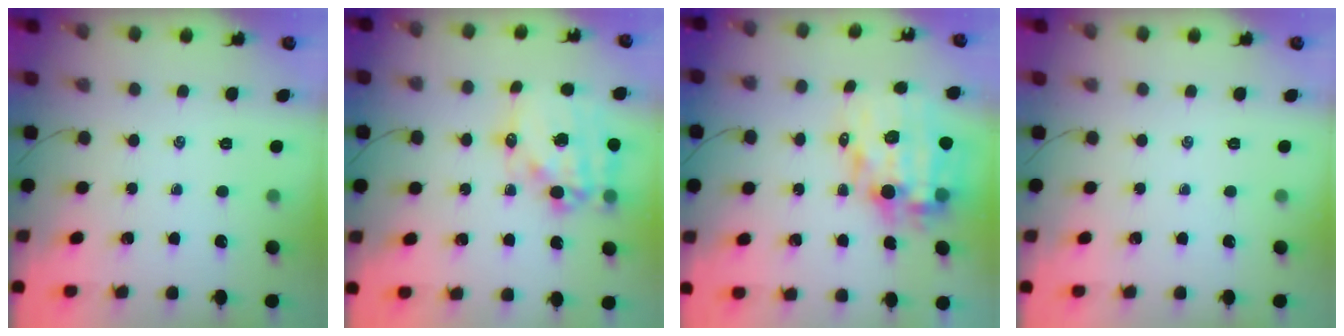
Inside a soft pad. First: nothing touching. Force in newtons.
{"total": 16.7, "press": 16.3, "slide": 3.7}
{"total": 14.1, "press": 13.6, "slide": 3.5}
{"total": 0.0}